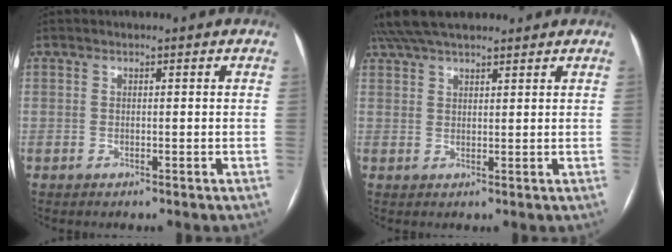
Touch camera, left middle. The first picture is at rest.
{"total": 9.7, "force": [8.2, 2.5, 4.5], "torque": [-0.074, 0.046, 0.142]}